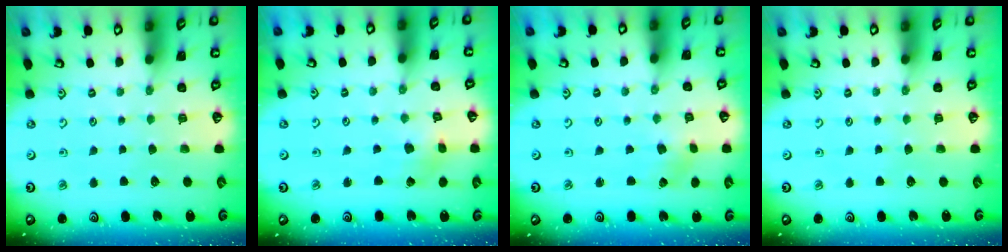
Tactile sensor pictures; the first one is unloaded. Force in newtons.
{"total": 2.2, "press": 2.2, "slide": 0.1}
{"total": 2.9, "press": 2.9, "slide": 0.4}
{"total": 0.0}